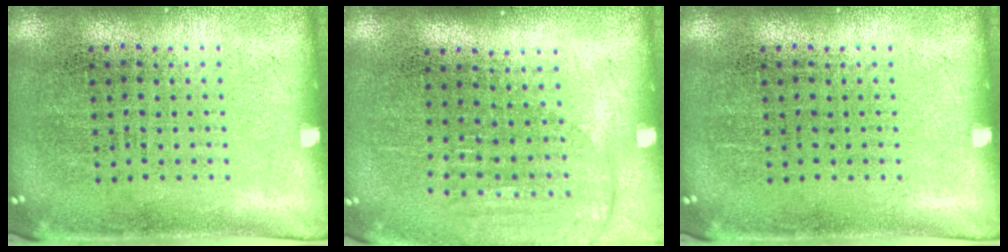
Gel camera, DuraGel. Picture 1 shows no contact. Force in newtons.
{"total": 1.3, "press": 1.2, "slide": 0.6}
{"total": 0.0}